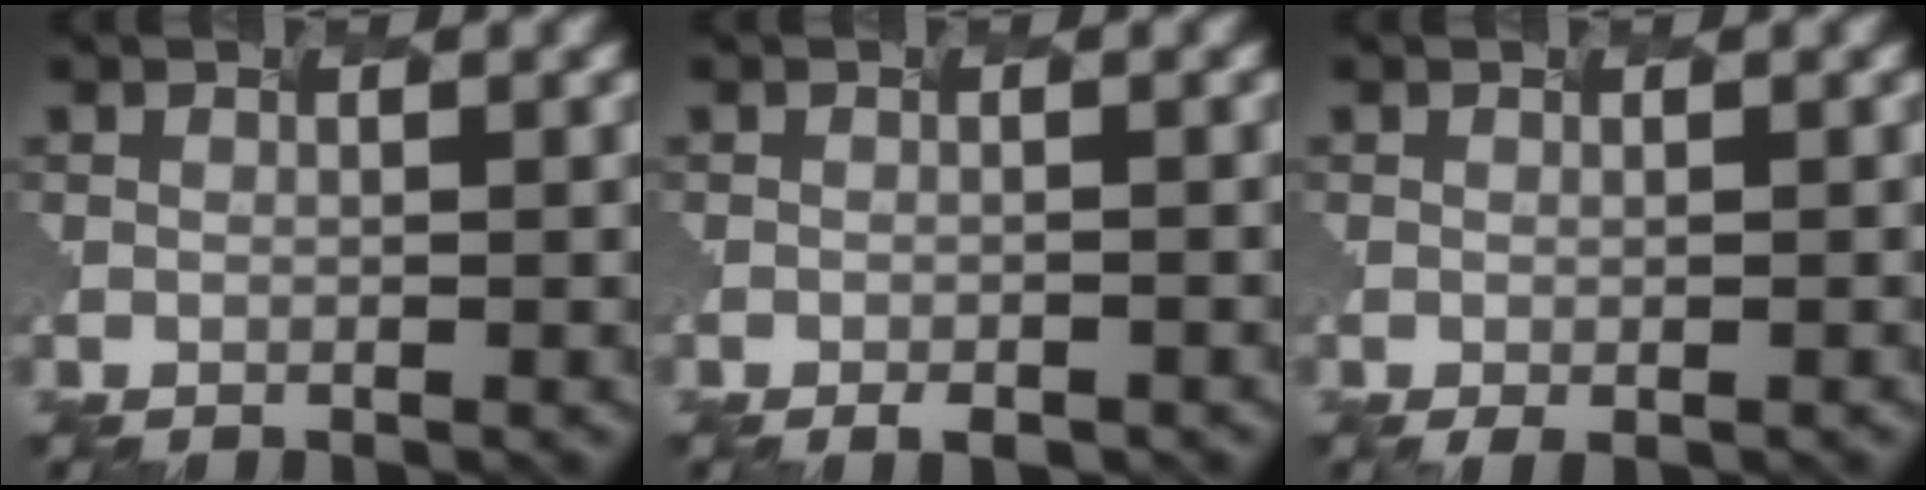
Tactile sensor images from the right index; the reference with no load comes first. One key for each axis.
{"total": 2.0, "fx": -1.6, "fy": -0.1, "fz": 1.1, "tx": -0.016, "ty": -0.006, "tz": 0.011}
{"total": 1.4, "fx": -1.0, "fy": -0.1, "fz": 0.9, "tx": -0.016, "ty": -0.001, "tz": 0.015}